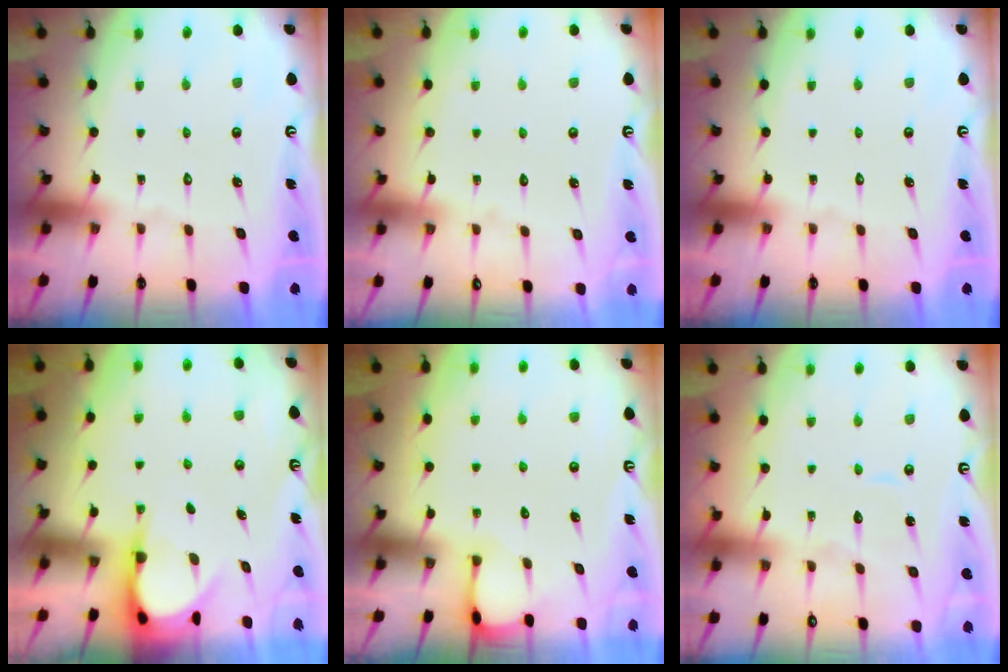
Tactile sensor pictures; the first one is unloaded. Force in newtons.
{"total": 2.6, "press": 2.6, "slide": 0.2}
{"total": 0.0}
{"total": 4.6, "press": 4.6, "slide": 0.3}
{"total": 3.3, "press": 3.3, "slide": 0.4}
{"total": 4.8, "press": 4.8, "slide": 0.6}